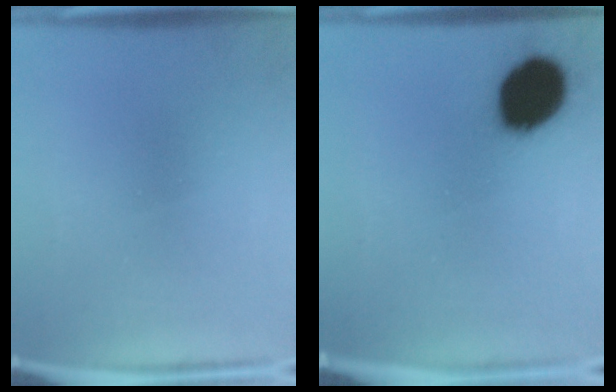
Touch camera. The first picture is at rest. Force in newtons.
{"total": 14.5}